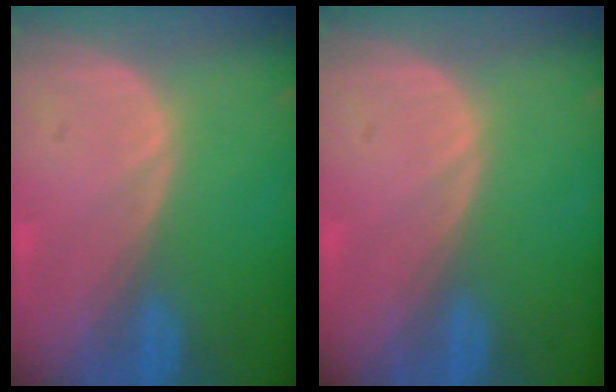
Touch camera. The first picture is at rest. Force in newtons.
{"total": 0.0}